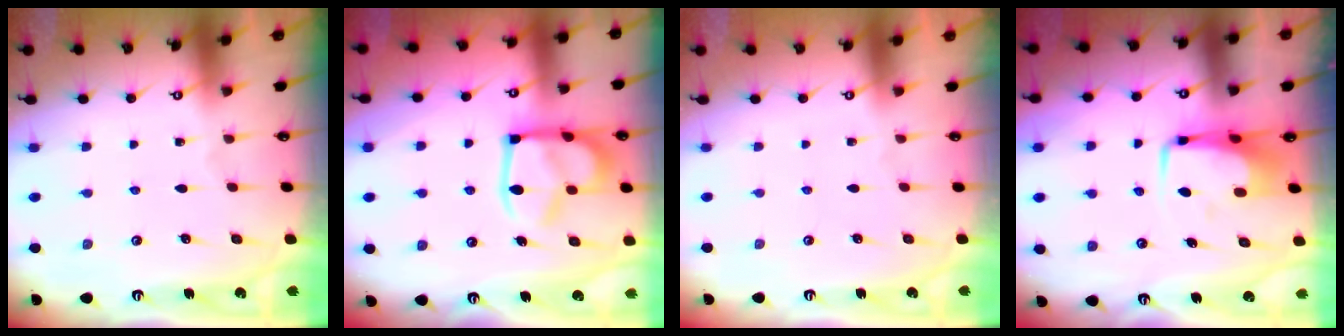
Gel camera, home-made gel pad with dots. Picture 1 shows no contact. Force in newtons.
{"total": 15.8, "press": 15.7, "slide": 1.9}
{"total": 1.5, "press": 1.4, "slide": 0.6}
{"total": 7.1, "press": 7.0, "slide": 1.4}